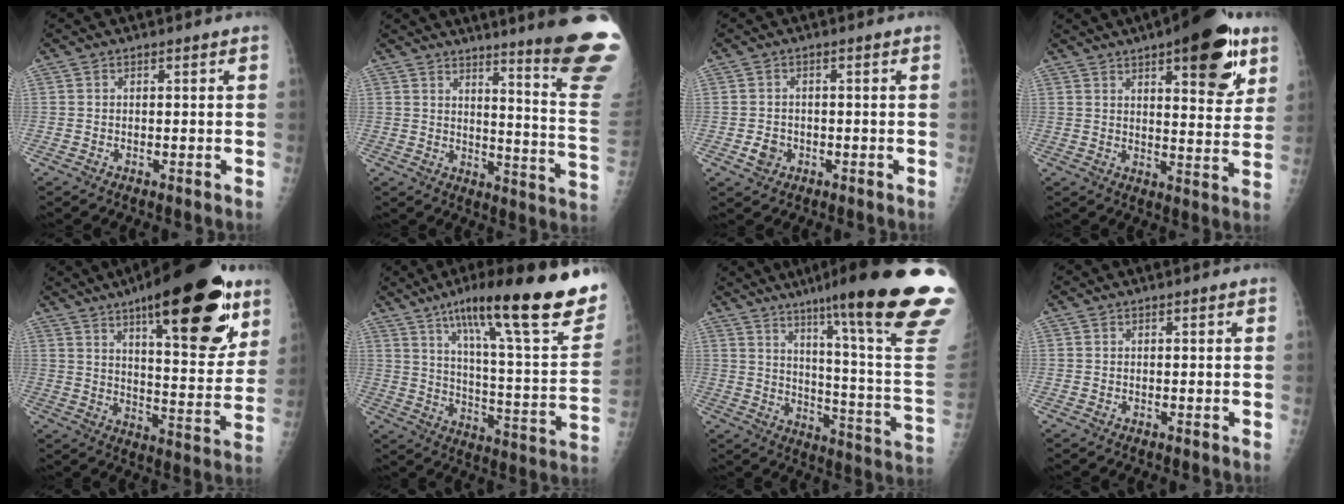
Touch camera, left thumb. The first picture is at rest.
{"total": 20.1, "force": [15.0, 0.2, 13.3], "torque": [-0.147, -0.135, 0.185]}
{"total": 2.8, "force": [-1.0, 2.3, 1.1], "torque": [-0.013, 0.004, -0.014]}
{"total": 17.3, "force": [9.1, 6.0, 13.5], "torque": [-0.146, -0.035, 0.123]}
{"total": 26.3, "force": [14.7, 8.5, 20.2], "torque": [-0.255, -0.051, 0.216]}
{"total": 30.0, "force": [18.8, 5.0, 22.8], "torque": [-0.310, -0.053, 0.280]}
{"total": 29.0, "force": [18.7, 1.5, 22.2], "torque": [-0.263, -0.097, 0.265]}
{"total": 0.0}